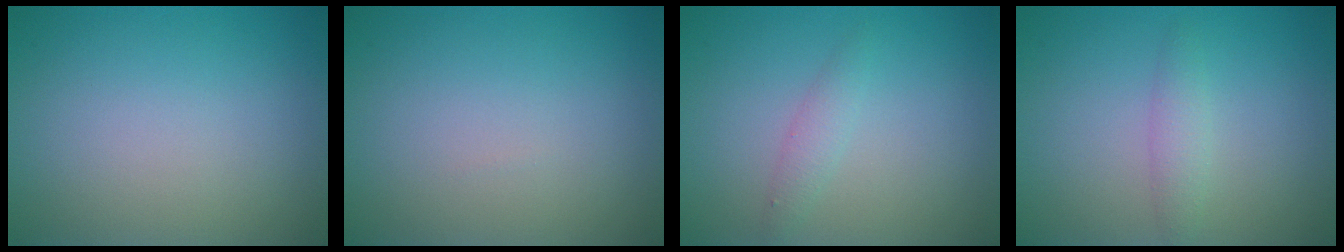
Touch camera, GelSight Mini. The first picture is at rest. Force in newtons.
{"total": 0.0}
{"total": 1.4, "press": 1.4, "slide": 0.1}
{"total": 1.5, "press": 1.5, "slide": 0.0}